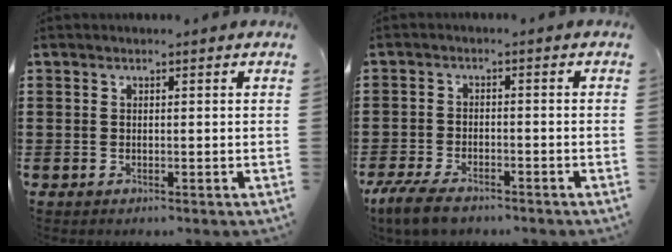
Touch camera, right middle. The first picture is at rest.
{"total": 4.5, "force": [-3.7, 1.5, 2.2], "torque": [-0.058, -0.002, -0.075]}